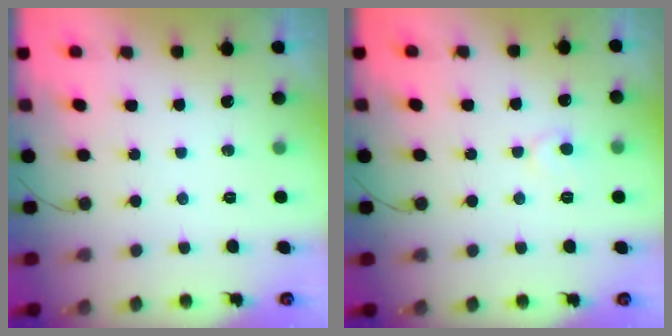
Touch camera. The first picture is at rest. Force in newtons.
{"total": 5.5, "press": 5.5, "slide": 0.5}